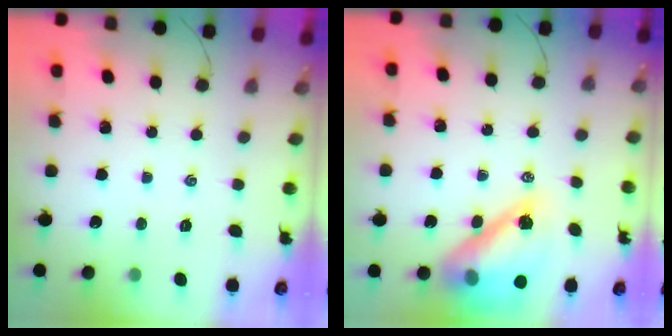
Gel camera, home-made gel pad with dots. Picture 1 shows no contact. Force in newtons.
{"total": 16.7, "press": 16.0, "slide": 4.8}